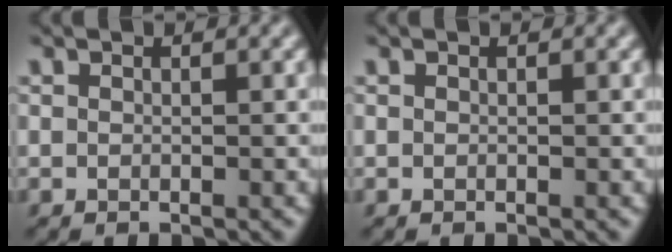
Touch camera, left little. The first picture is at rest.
{"total": 0.0}